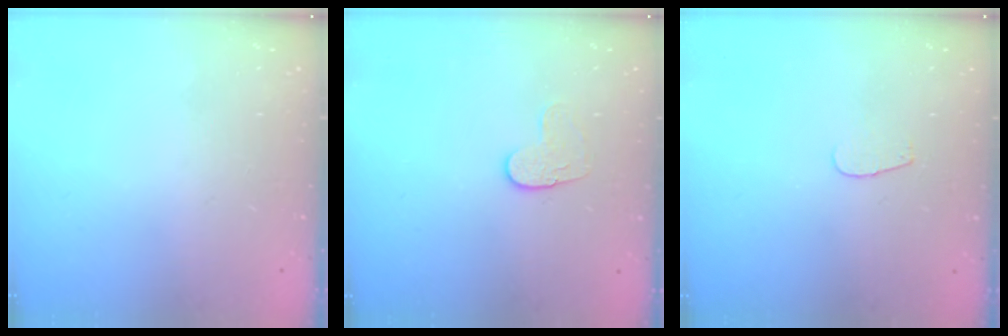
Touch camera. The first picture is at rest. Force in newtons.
{"total": 7.9, "press": 7.8, "slide": 0.6}
{"total": 2.8, "press": 2.8, "slide": 0.2}